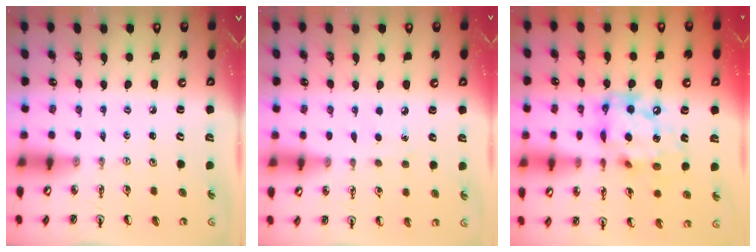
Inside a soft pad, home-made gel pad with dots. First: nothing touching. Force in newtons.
{"total": 4.6, "press": 4.5, "slide": 0.5}
{"total": 16.3, "press": 16.2, "slide": 1.6}